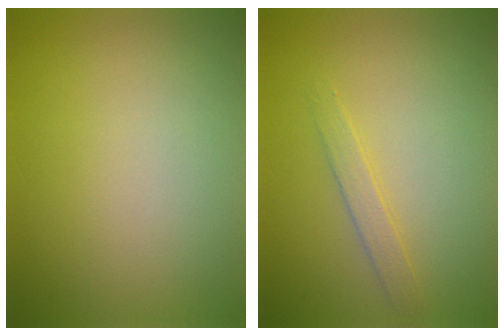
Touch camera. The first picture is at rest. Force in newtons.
{"total": 1.5, "press": 1.5, "slide": 0.1}